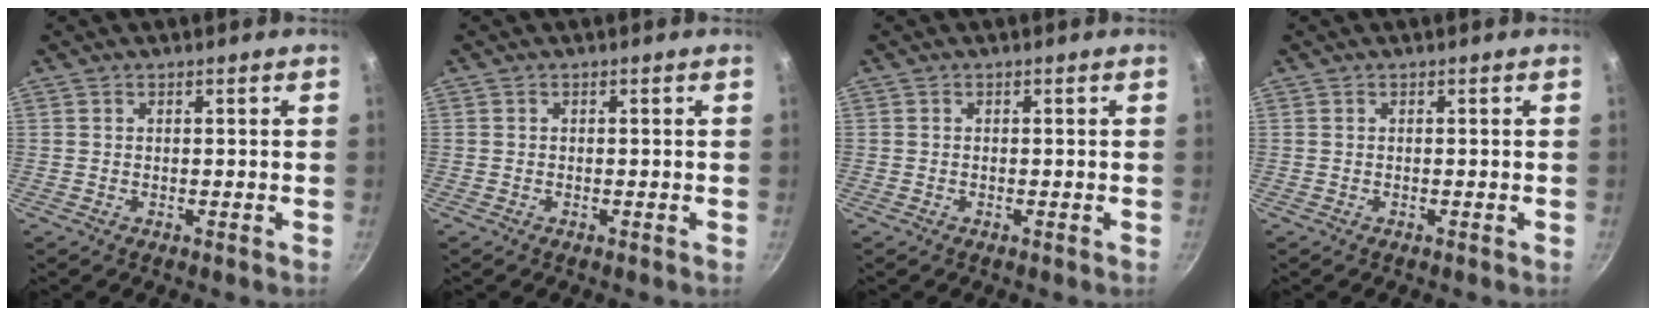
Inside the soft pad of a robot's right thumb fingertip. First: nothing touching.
{"total": 0.0}
{"total": 0.0}
{"total": 0.0}